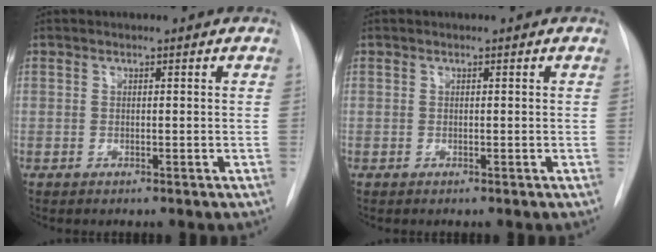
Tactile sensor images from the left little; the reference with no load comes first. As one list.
[{"total": 0.0}]